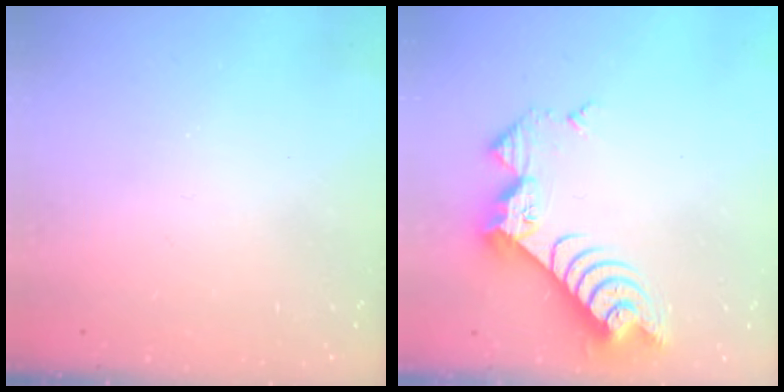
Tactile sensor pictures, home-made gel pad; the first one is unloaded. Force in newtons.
{"total": 10.4, "press": 10.4, "slide": 1.1}